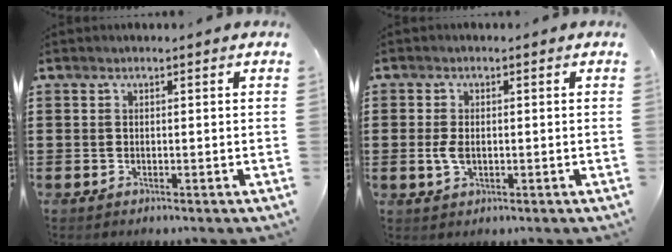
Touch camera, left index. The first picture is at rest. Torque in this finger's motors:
{"motor_torque": [0.25, 0.07, 0.17, 0.06]}